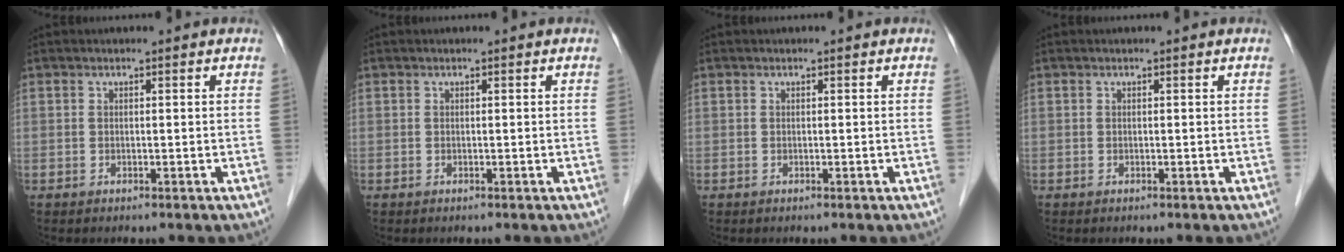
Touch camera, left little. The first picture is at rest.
{"total": 0.0}
{"total": 0.0}
{"total": 0.0}